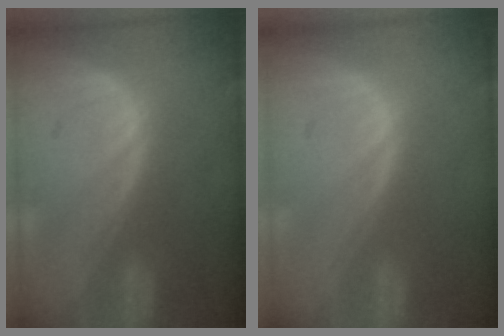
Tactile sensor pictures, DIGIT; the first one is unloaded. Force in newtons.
{"total": 0.0}